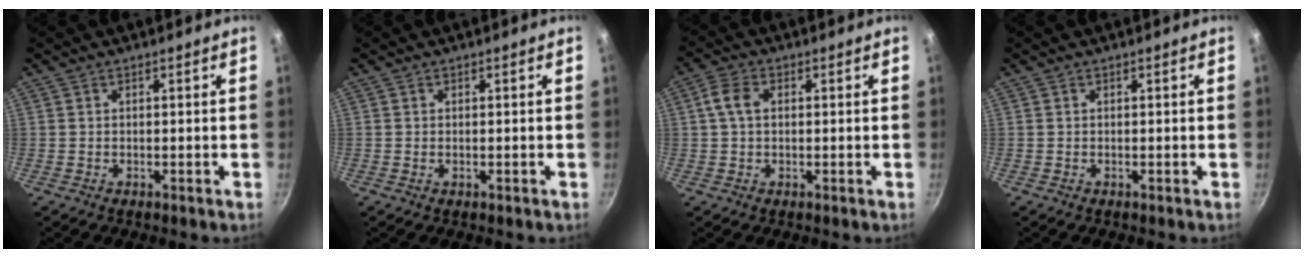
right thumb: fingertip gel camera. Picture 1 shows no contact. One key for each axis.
{"total": 0.0}
{"total": 4.3, "fx": 0.6, "fy": 2.9, "fz": 3.1, "tx": -0.064, "ty": 0.012, "tz": 0.006}
{"total": 0.0}